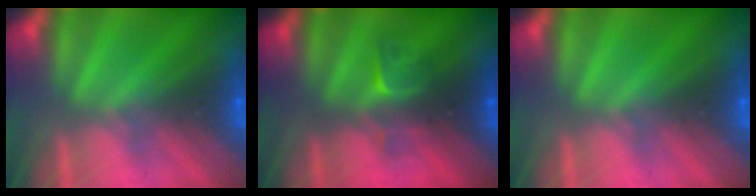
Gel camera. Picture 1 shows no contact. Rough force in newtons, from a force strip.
{"total": 2.8}
{"total": 0.0}